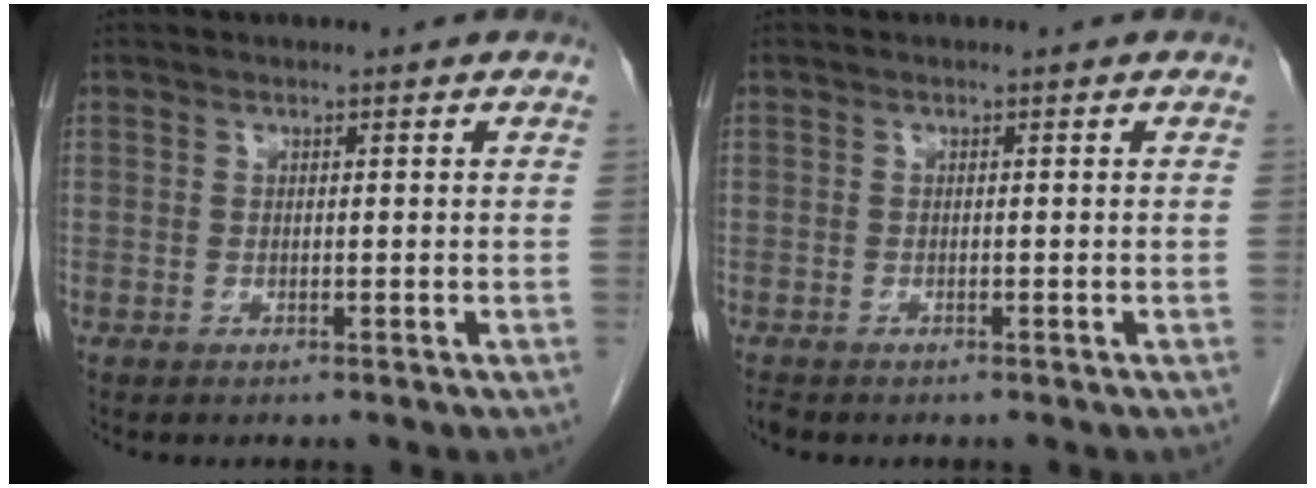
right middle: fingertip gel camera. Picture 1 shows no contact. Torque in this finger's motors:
{"motor_torque": [-0.20, -0.07, -0.01, -0.01]}